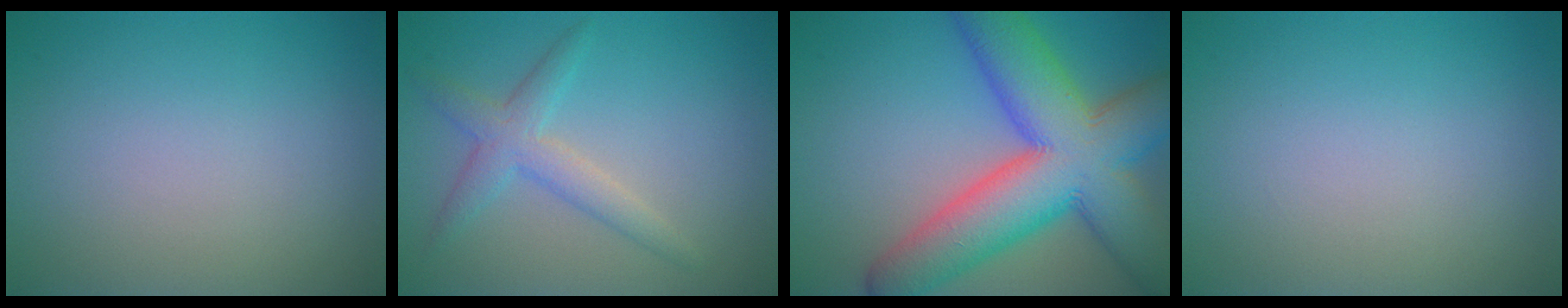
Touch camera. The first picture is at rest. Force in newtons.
{"total": 3.0, "press": 3.0, "slide": 0.1}
{"total": 13.6, "press": 13.6, "slide": 0.3}
{"total": 0.0}